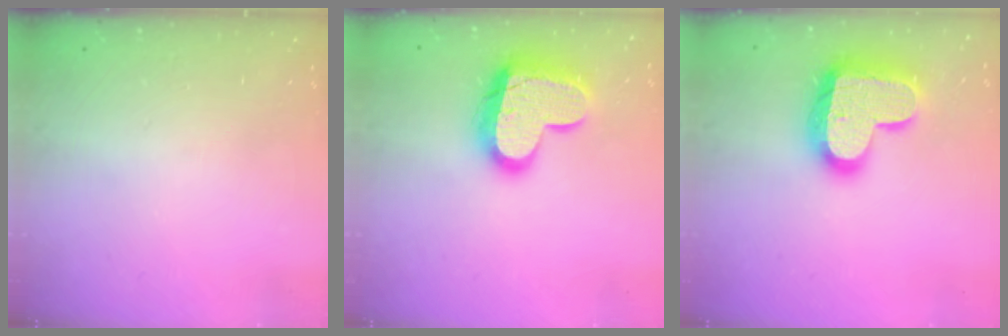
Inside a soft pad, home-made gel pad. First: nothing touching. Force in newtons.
{"total": 18.4, "press": 18.3, "slide": 1.7}
{"total": 21.4, "press": 21.4, "slide": 1.3}